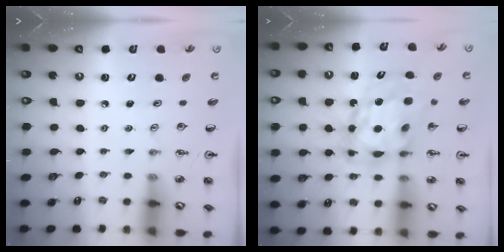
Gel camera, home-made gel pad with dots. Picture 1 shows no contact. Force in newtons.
{"total": 13.6, "press": 13.5, "slide": 1.0}